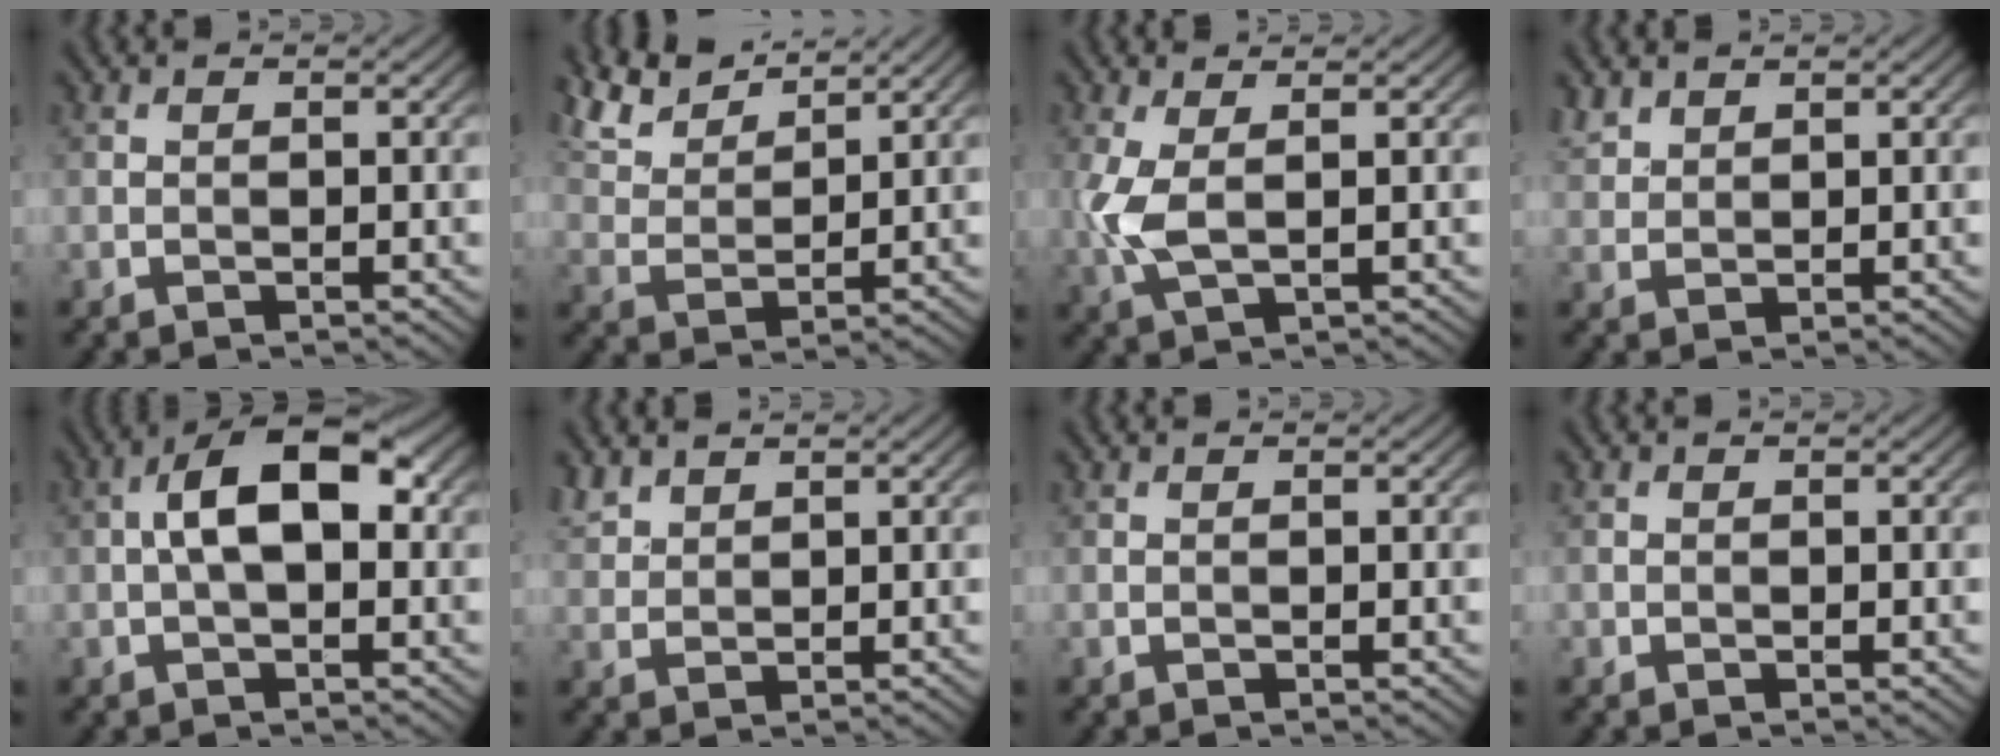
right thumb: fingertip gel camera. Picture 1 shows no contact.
{"total": 8.1, "force": [6.9, 2.2, 3.8], "torque": [-0.103, 0.016, 0.131]}
{"total": 4.4, "force": [0.7, 1.7, 4.0], "torque": [-0.110, 0.001, 0.012]}
{"total": 2.4, "force": [2.0, 1.1, 0.7], "torque": [-0.021, 0.004, 0.048]}
{"total": 7.9, "force": [0.6, 3.9, 6.9], "torque": [-0.121, 0.017, -0.001]}
{"total": 2.7, "force": [2.2, 1.2, 1.0], "torque": [-0.026, 0.005, 0.054]}
{"total": 0.0}
{"total": 0.6, "force": [-0.1, 0.5, 0.0], "torque": [0.004, -0.004, -0.005]}